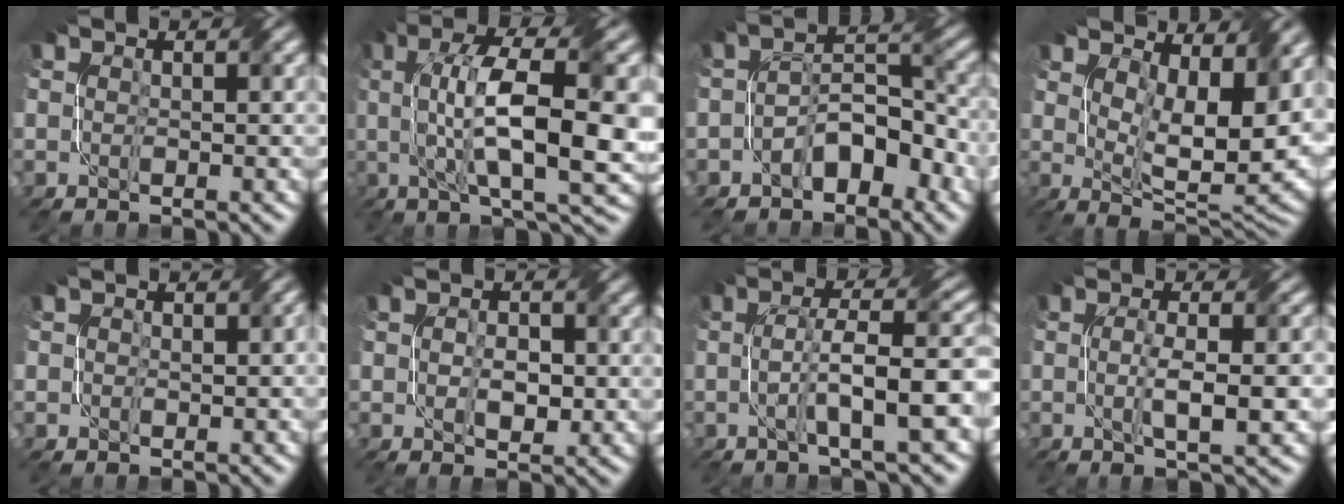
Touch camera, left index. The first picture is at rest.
{"total": 12.1, "force": [0.7, 3.4, 11.6], "torque": [-0.187, 0.006, 0.016]}
{"total": 4.9, "force": [-2.6, 2.7, 3.3], "torque": [-0.044, 0.013, -0.046]}
{"total": 10.6, "force": [3.8, 4.3, 8.9], "torque": [-0.139, -0.013, 0.070]}
{"total": 1.1, "force": [0.2, 0.8, 0.7], "torque": [-0.008, 0.000, 0.001]}
{"total": 2.8, "force": [-0.2, 1.6, 2.2], "torque": [-0.040, -0.004, -0.001]}
{"total": 7.3, "force": [-1.6, 1.2, 7.0], "torque": [-0.110, 0.015, -0.027]}
{"total": 4.2, "force": [-0.4, 0.8, 4.2], "torque": [-0.069, 0.001, -0.007]}